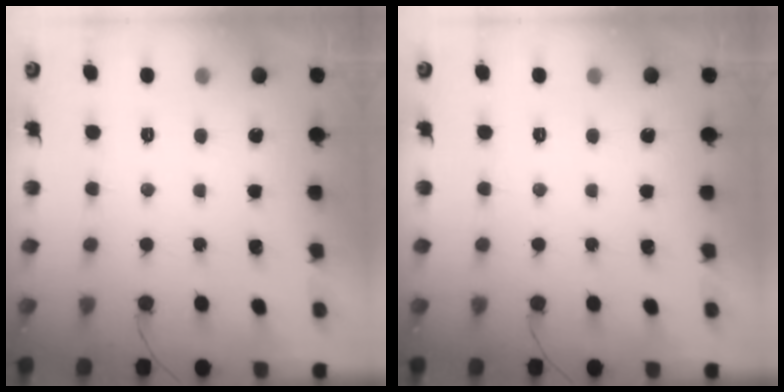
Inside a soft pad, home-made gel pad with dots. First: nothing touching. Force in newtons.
{"total": 0.0}